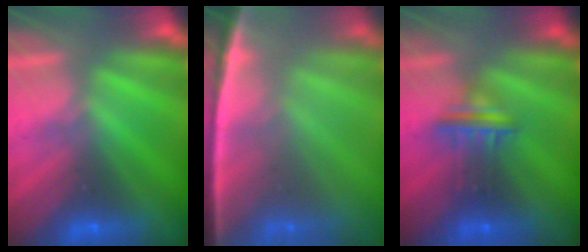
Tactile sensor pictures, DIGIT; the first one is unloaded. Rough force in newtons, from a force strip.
{"total": 7.6}
{"total": 3.0}